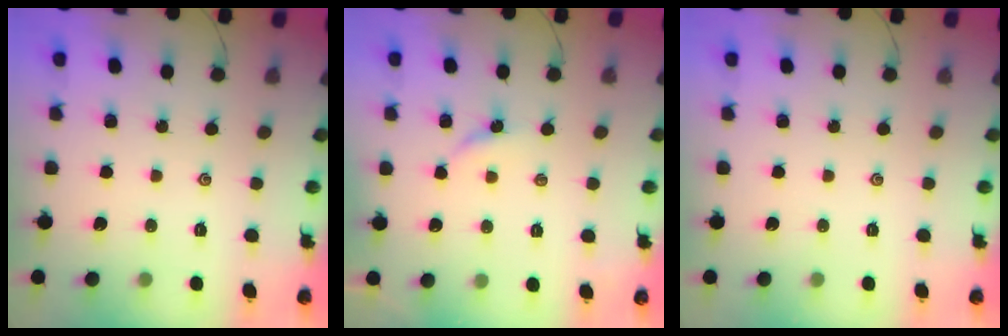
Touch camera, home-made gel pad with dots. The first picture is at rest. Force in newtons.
{"total": 2.9, "press": 2.9, "slide": 0.3}
{"total": 0.0}